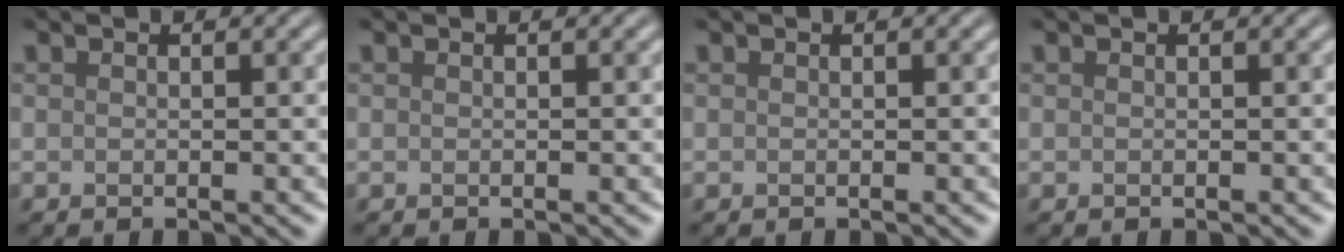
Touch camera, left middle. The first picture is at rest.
{"total": 0.0}
{"total": 0.0}
{"total": 0.0}